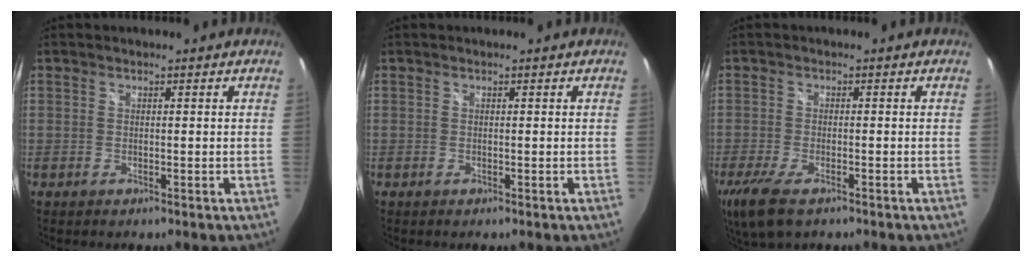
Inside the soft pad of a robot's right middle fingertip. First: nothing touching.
{"total": 0.0}
{"total": 7.9, "force": [-4.8, 2.9, 5.6], "torque": [-0.133, -0.030, -0.089]}